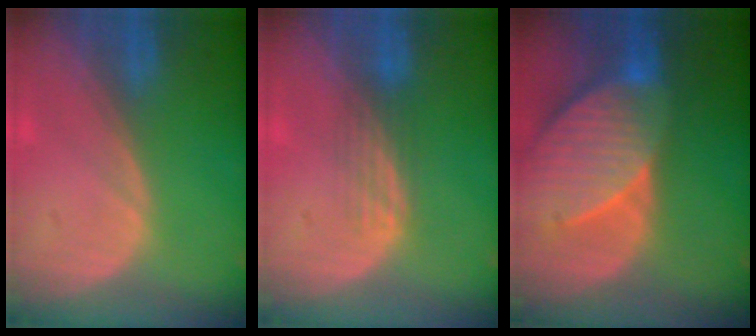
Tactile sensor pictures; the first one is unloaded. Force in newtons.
{"total": 2.7, "press": 2.6, "slide": 0.8}
{"total": 10.2, "press": 9.0, "slide": 4.8}